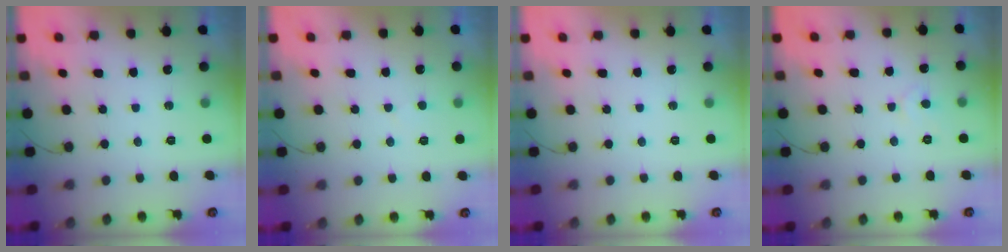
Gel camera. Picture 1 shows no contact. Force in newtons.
{"total": 1.6, "press": 1.6, "slide": 0.2}
{"total": 0.0}
{"total": 3.7, "press": 3.6, "slide": 0.5}